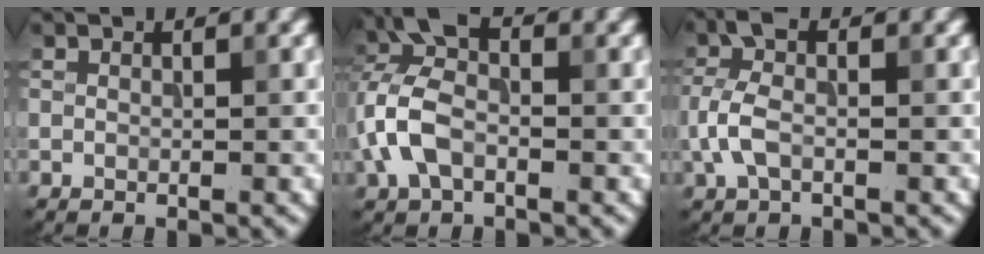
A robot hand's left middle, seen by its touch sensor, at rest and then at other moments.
{"total": 6.2, "force": [-0.8, 3.9, 4.8], "torque": [-0.117, 0.018, -0.032]}
{"total": 3.5, "force": [-0.7, 1.7, 2.9], "torque": [-0.074, 0.008, -0.024]}